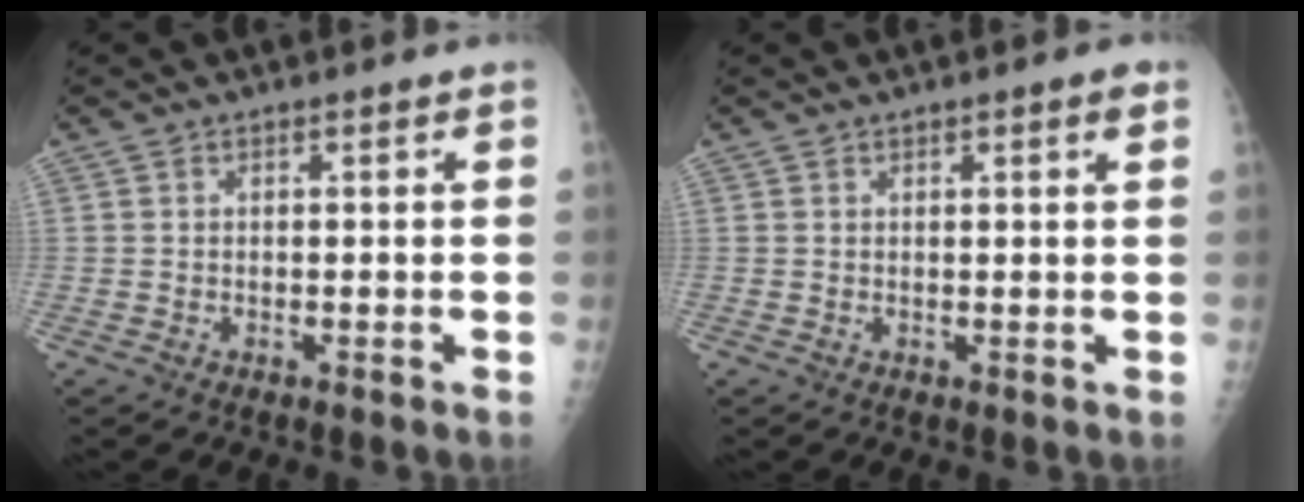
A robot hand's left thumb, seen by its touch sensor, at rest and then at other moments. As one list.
[{"total": 2.0, "force": [1.2, 0.4, 1.6], "torque": [-0.019, -0.004, 0.014]}]